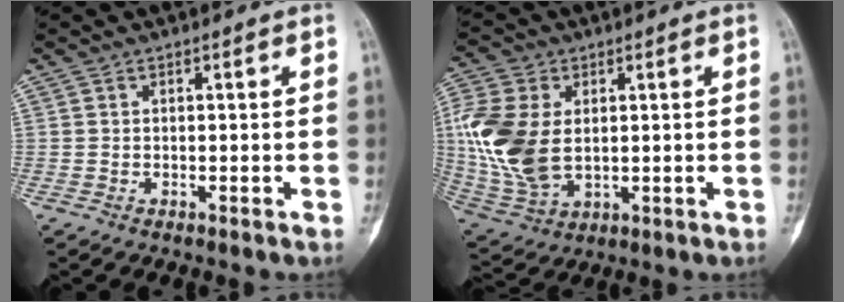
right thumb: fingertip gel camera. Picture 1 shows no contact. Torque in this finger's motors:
{"motor_torque": [1.40, 2.09, 1.90, 0.28, 0.61]}